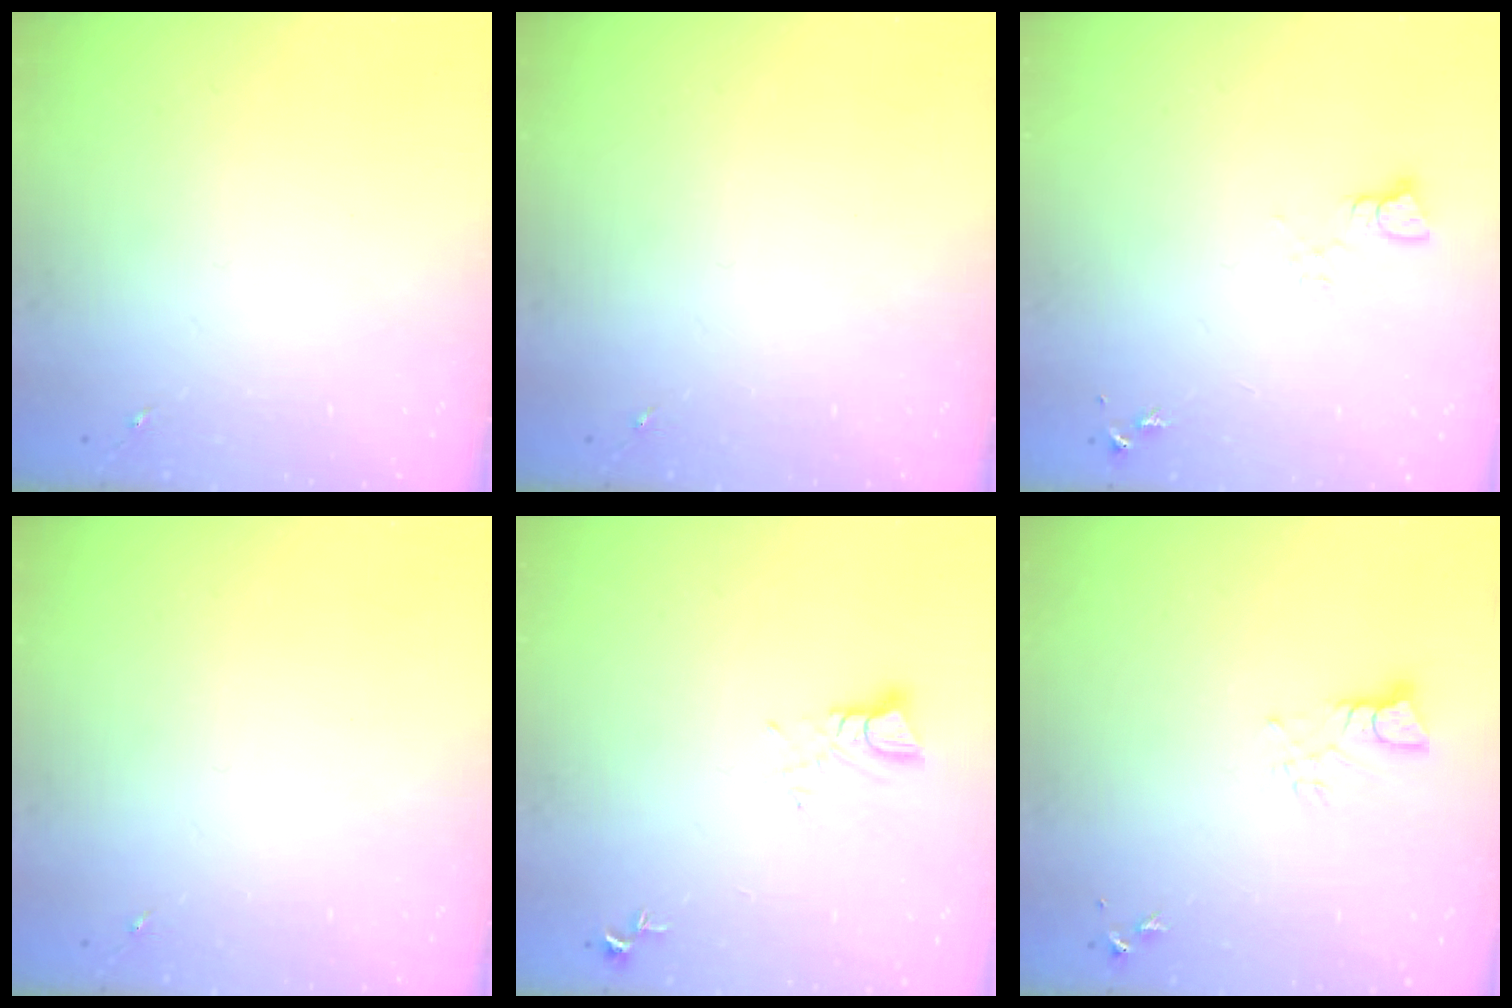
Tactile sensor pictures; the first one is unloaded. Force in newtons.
{"total": 0.0}
{"total": 3.5, "press": 3.5, "slide": 0.4}
{"total": 0.0}
{"total": 3.8, "press": 3.8, "slide": 0.3}
{"total": 3.2, "press": 3.2, "slide": 0.2}